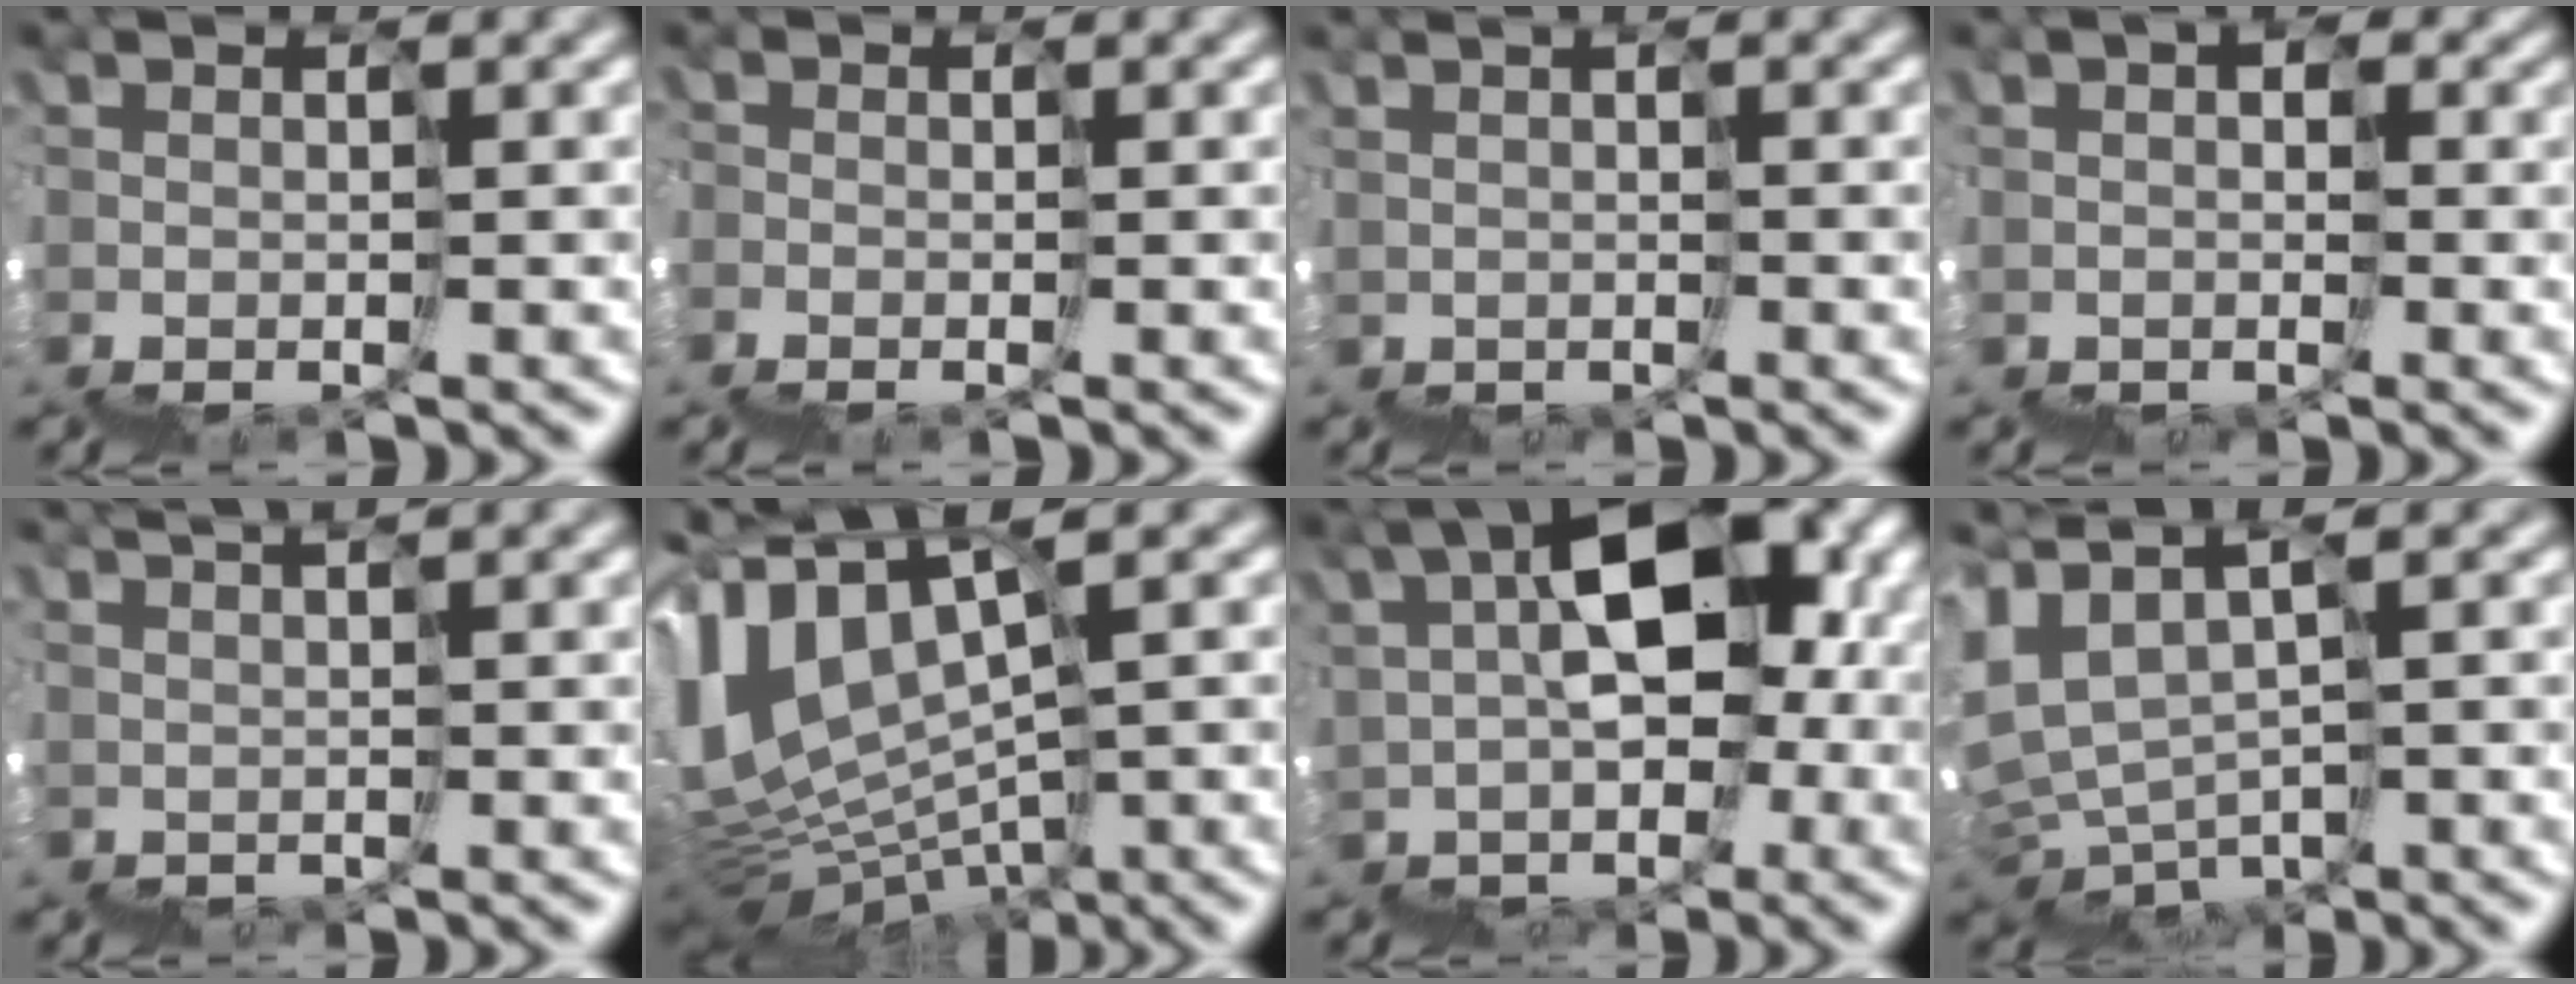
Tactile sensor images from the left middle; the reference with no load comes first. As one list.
[{"total": 1.7, "force": [-0.6, -0.3, -1.5], "torque": [0.018, 0.005, -0.021]}, {"total": 0.5, "force": [0.1, 0.4, 0.4], "torque": [-0.002, 0.000, 0.002]}, {"total": 2.6, "force": [0.1, 2.6, 0.4], "torque": [0.003, 0.007, -0.007]}, {"total": 4.2, "force": [3.4, 0.7, 2.4], "torque": [-0.001, 0.043, 0.066]}, {"total": 6.0, "force": [3.1, 2.7, 4.3], "torque": [-0.120, 0.045, 0.064]}, {"total": 8.5, "force": [3.8, 5.6, 5.2], "torque": [-0.082, 0.033, 0.058]}, {"total": 3.2, "force": [3.1, 0.8, -0.1], "torque": [-0.035, 0.023, 0.066]}]